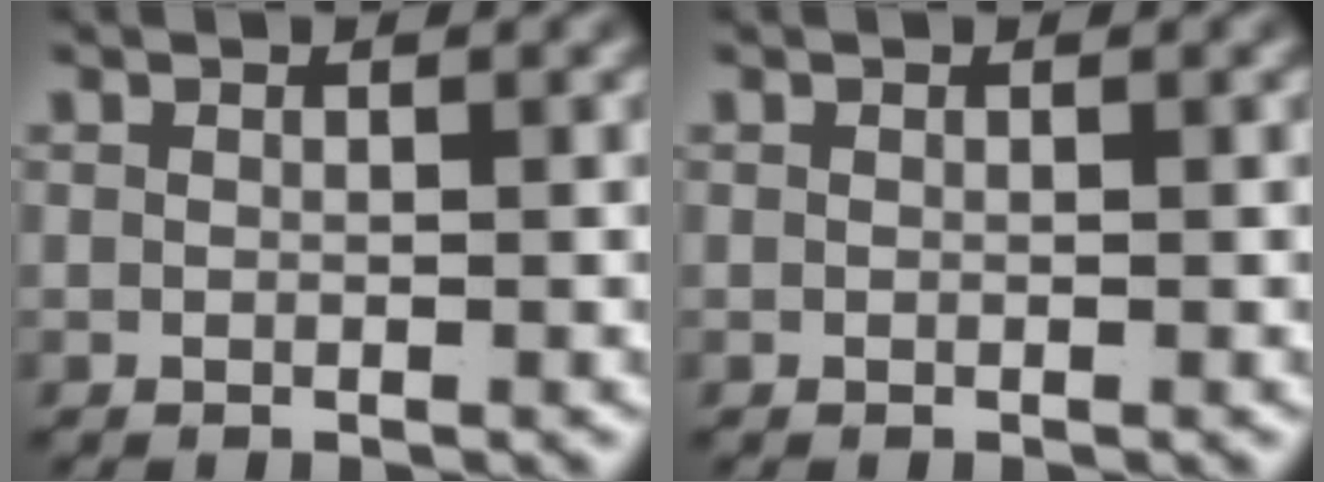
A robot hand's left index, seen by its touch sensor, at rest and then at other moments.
{"total": 0.0}